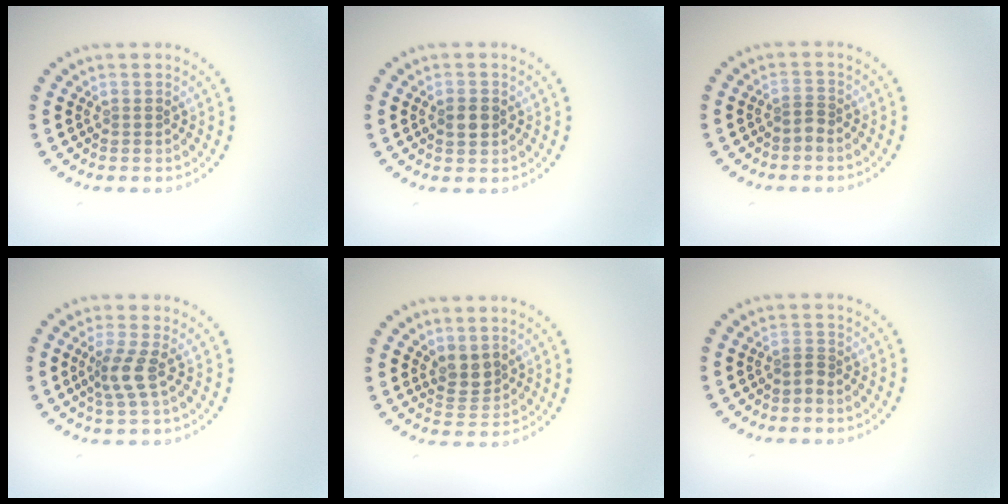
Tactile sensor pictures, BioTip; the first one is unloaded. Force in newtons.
{"total": 1.6, "press": 1.6, "slide": 0.1}
{"total": 1.0, "press": 0.6, "slide": 0.8}
{"total": 2.4, "press": 1.8, "slide": 1.6}
{"total": 2.1, "press": 1.8, "slide": 1.1}
{"total": 1.0, "press": 0.6, "slide": 0.8}